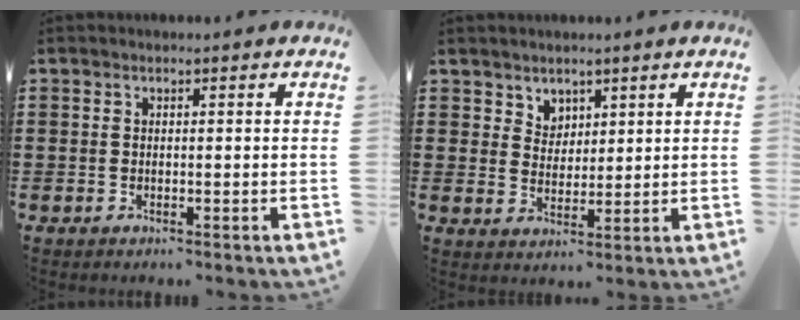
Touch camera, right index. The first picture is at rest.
{"total": 3.7, "force": [2.6, 2.5, -0.1], "torque": [-0.013, 0.005, 0.050]}